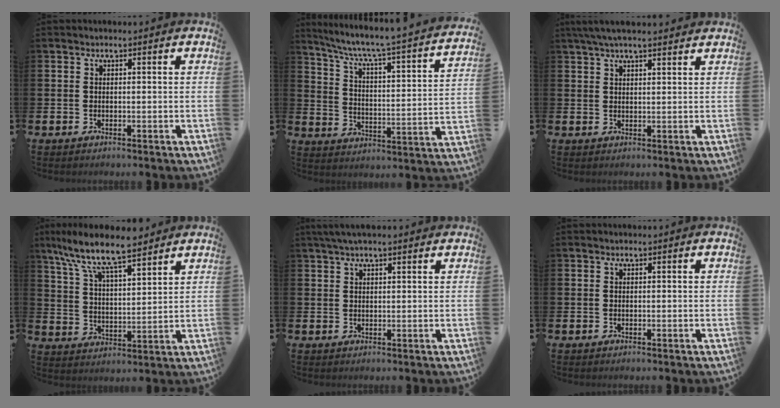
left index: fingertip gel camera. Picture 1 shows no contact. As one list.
[{"total": 5.3, "force": [4.6, 0.1, 2.6], "torque": [-0.078, -0.046, 0.068]}, {"total": 4.3, "force": [3.7, 0.7, 2.1], "torque": [-0.045, -0.004, 0.067]}, {"total": 9.2, "force": [8.1, 1.7, 4.0], "torque": [-0.102, -0.043, 0.143]}, {"total": 2.8, "force": [2.2, 0.6, 1.7], "torque": [-0.032, 0.002, 0.039]}, {"total": 0.0}]